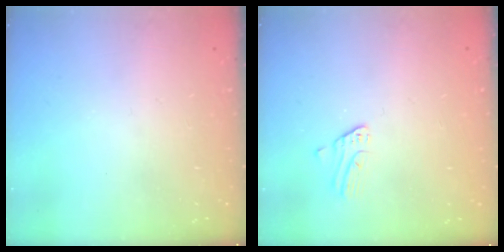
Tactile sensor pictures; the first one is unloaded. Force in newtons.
{"total": 2.3, "press": 2.3, "slide": 0.2}